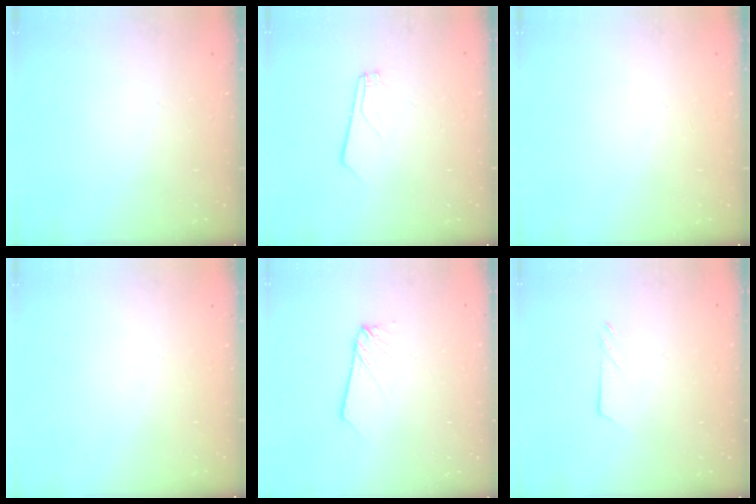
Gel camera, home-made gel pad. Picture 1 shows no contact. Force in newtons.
{"total": 2.2, "press": 2.2, "slide": 0.3}
{"total": 0.0}
{"total": 0.0}
{"total": 2.0, "press": 2.0, "slide": 0.2}
{"total": 3.5, "press": 3.5, "slide": 0.5}